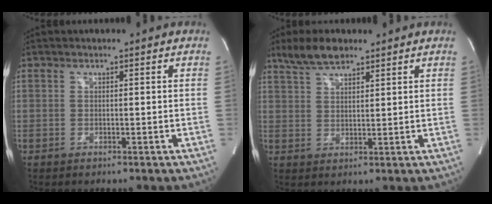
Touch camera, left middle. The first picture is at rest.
{"total": 6.0, "force": [4.8, 1.8, 3.2], "torque": [-0.071, 0.012, 0.094]}